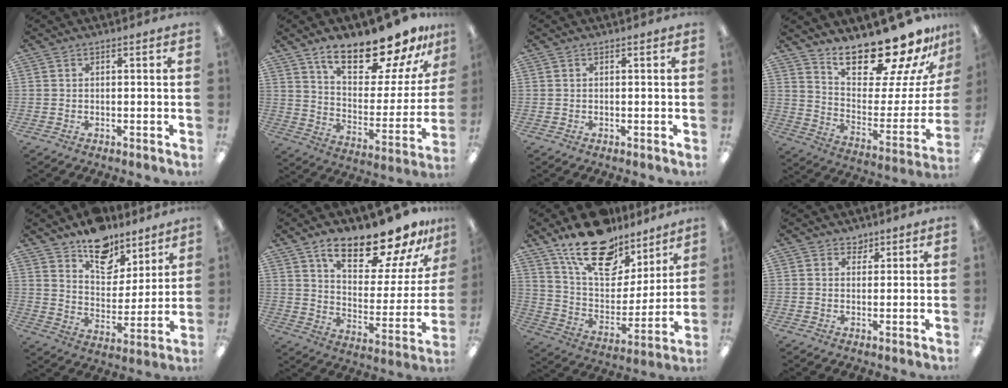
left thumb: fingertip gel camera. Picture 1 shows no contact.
{"total": 20.6, "force": [16.4, 6.6, 10.5], "torque": [-0.164, -0.111, 0.278]}
{"total": 0.0}
{"total": 22.4, "force": [19.0, 5.3, 10.6], "torque": [-0.152, -0.153, 0.313]}
{"total": 12.8, "force": [10.4, 6.8, 3.4], "torque": [-0.050, -0.077, 0.193]}
{"total": 20.0, "force": [15.5, 6.6, 10.7], "torque": [-0.167, -0.106, 0.261]}
{"total": 21.1, "force": [15.6, 10.1, 9.9], "torque": [-0.173, -0.095, 0.279]}
{"total": 2.3, "force": [1.8, 1.3, 0.2], "torque": [0.010, -0.009, 0.031]}